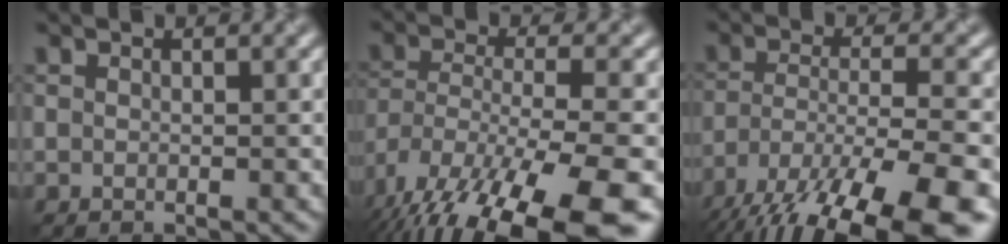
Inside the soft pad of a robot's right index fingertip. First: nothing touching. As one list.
[{"total": 16.0, "force": [-10.3, 6.3, 10.5], "torque": [-0.218, -0.051, -0.132]}, {"total": 14.5, "force": [-9.9, 5.4, 9.1], "torque": [-0.189, -0.039, -0.137]}]